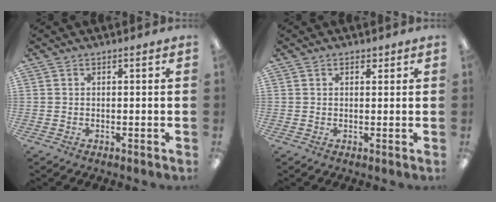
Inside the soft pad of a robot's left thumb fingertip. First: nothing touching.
{"total": 1.5, "force": [1.1, 0.8, 0.7], "torque": [-0.007, 0.000, 0.018]}